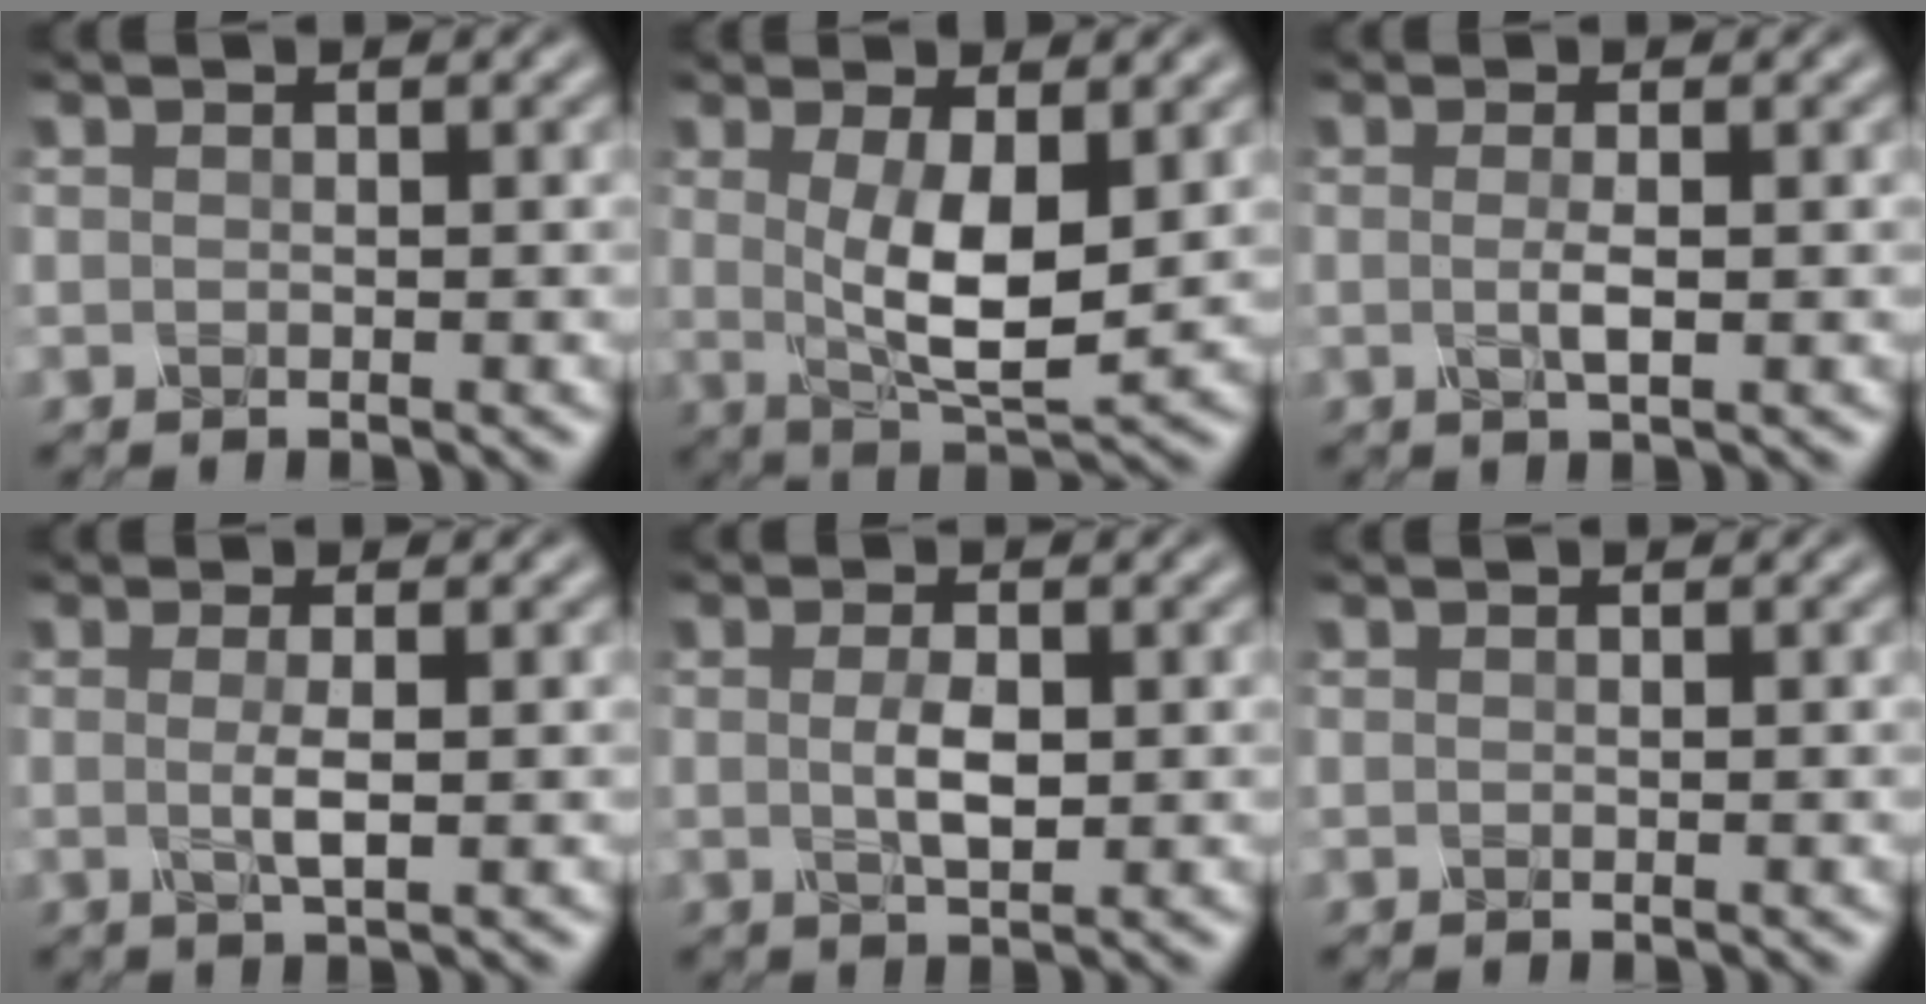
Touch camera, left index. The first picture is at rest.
{"total": 6.1, "force": [0.7, 2.1, 5.7], "torque": [-0.108, -0.012, 0.020]}
{"total": 1.8, "force": [-0.1, 0.4, 1.7], "torque": [-0.034, -0.001, -0.004]}
{"total": 2.1, "force": [0.0, 0.4, 2.0], "torque": [-0.041, -0.001, -0.002]}
{"total": 2.5, "force": [0.1, 0.9, 2.3], "torque": [-0.050, -0.002, 0.002]}
{"total": 0.0}